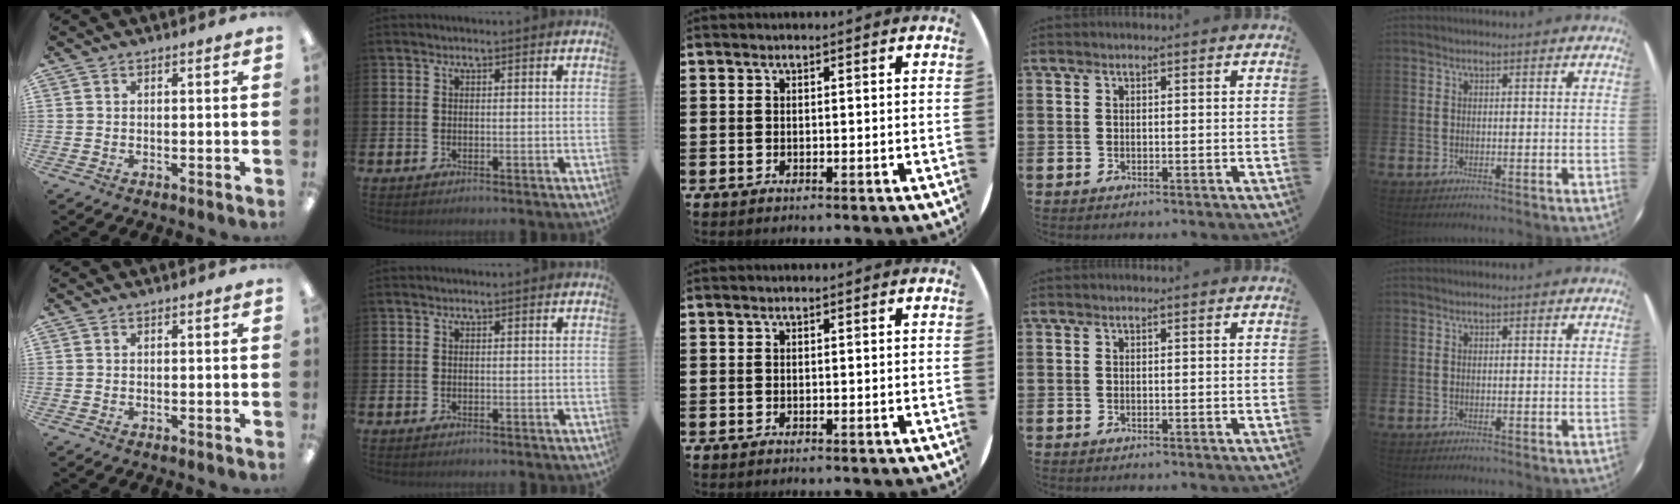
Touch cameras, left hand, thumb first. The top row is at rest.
{}